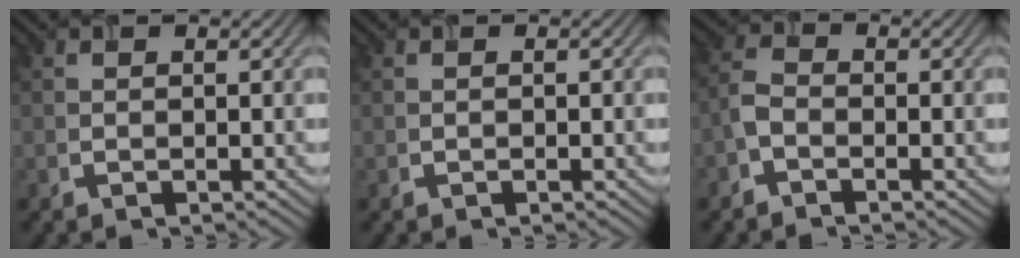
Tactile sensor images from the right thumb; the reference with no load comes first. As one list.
[{"total": 0.0}, {"total": 2.6, "force": [-1.5, 1.4, 1.6], "torque": [-0.037, 0.005, -0.043]}]